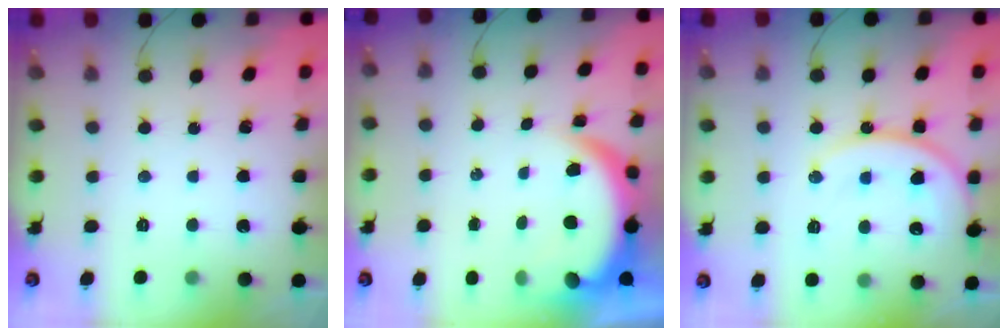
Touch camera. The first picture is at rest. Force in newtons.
{"total": 6.4, "press": 6.4, "slide": 0.8}
{"total": 14.6, "press": 14.6, "slide": 1.3}